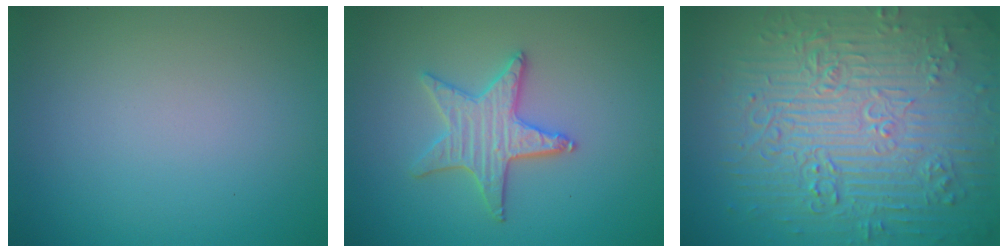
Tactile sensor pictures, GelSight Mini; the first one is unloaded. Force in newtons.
{"total": 3.6, "press": 3.4, "slide": 1.2}
{"total": 12.0, "press": 7.9, "slide": 9.0}